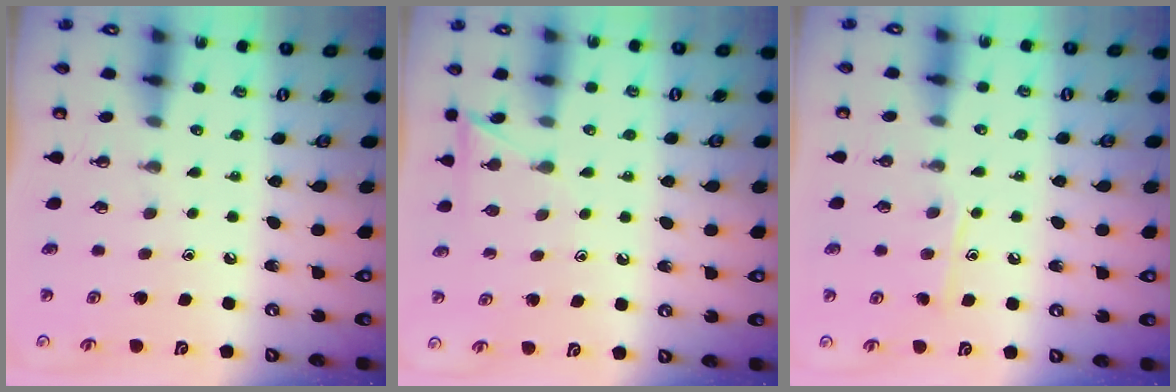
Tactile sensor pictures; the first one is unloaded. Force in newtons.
{"total": 6.8, "press": 6.8, "slide": 0.5}
{"total": 6.9, "press": 6.9, "slide": 0.2}